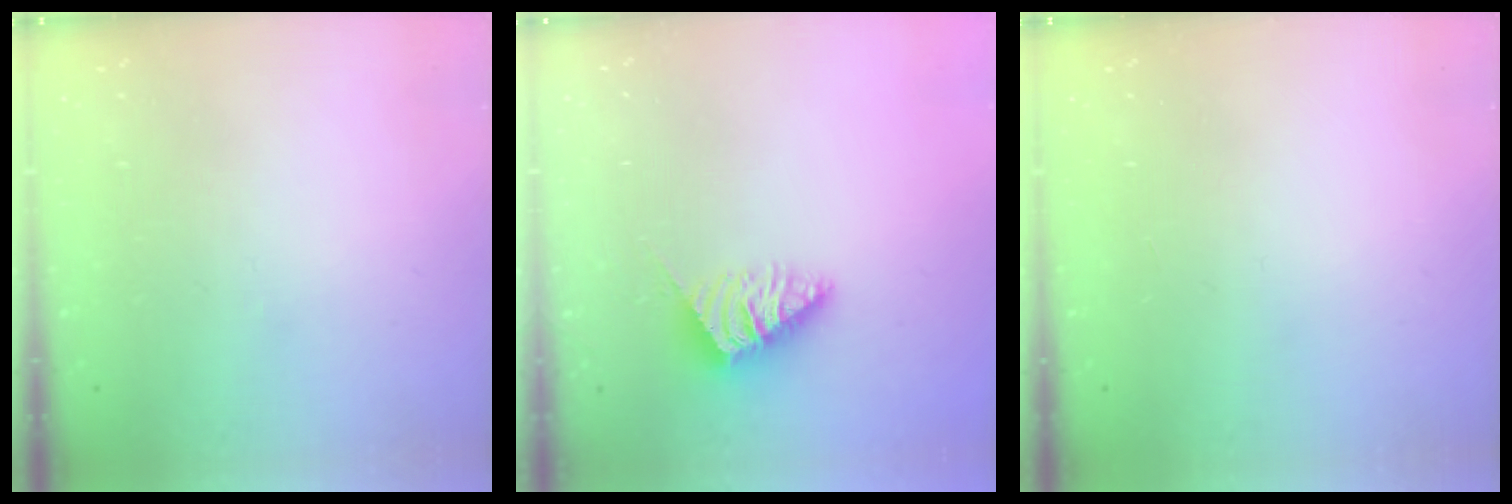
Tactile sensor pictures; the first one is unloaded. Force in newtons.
{"total": 2.5, "press": 2.4, "slide": 0.6}
{"total": 0.0}